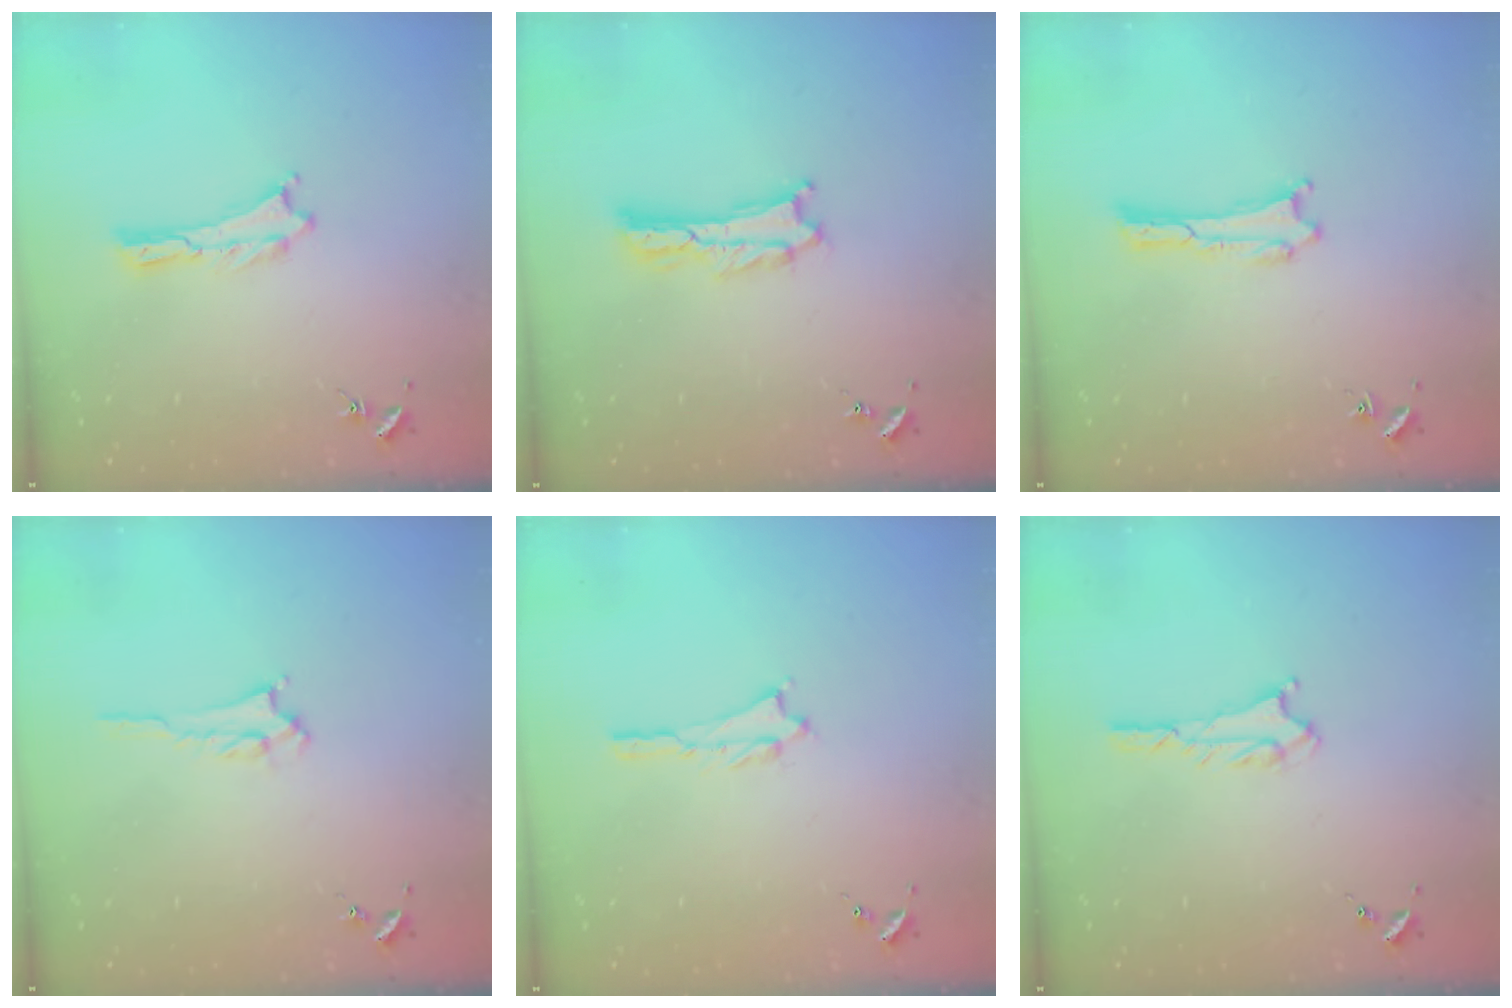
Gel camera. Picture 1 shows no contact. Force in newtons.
{"total": 1.6, "press": 1.6, "slide": 0.2}
{"total": 0.0}
{"total": 2.2, "press": 2.2, "slide": 0.3}
{"total": 0.7, "press": 0.7, "slide": 0.1}
{"total": 1.8, "press": 1.8, "slide": 0.2}